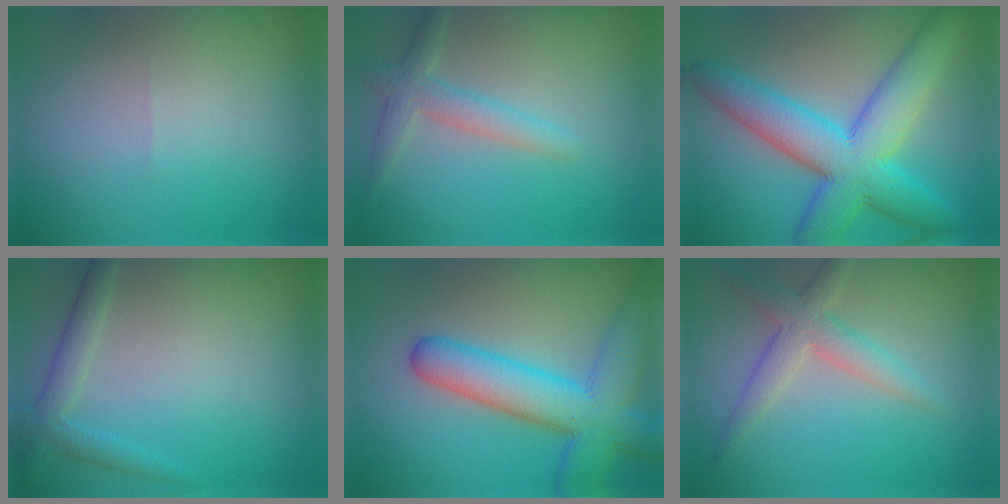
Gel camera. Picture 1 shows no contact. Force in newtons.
{"total": 2.7, "press": 2.7, "slide": 0.3}
{"total": 9.5, "press": 9.5, "slide": 0.1}
{"total": 2.4, "press": 2.4, "slide": 0.2}
{"total": 9.0, "press": 9.0, "slide": 0.3}
{"total": 3.4, "press": 3.4, "slide": 0.1}